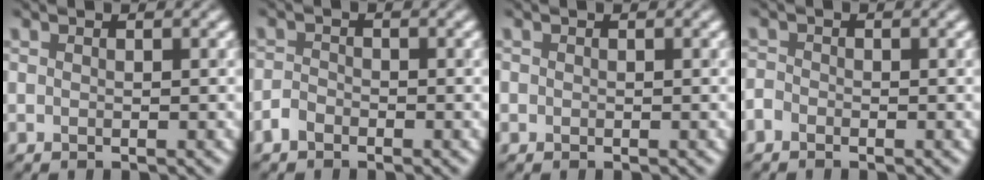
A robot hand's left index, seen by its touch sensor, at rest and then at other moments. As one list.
[{"total": 1.3, "force": [-1.0, 0.7, 0.4], "torque": [-0.003, 0.005, -0.025]}, {"total": 0.0}, {"total": 0.8, "force": [-0.7, 0.4, 0.2], "torque": [0.000, 0.003, -0.020]}]